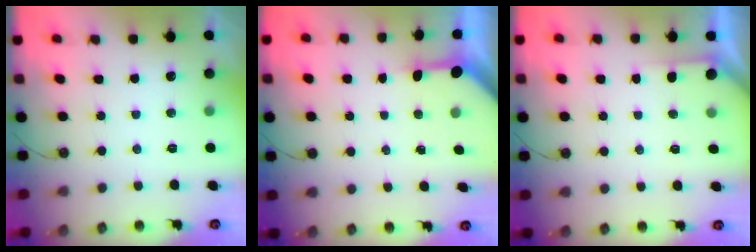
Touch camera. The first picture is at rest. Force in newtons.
{"total": 3.4, "press": 3.4, "slide": 0.3}
{"total": 1.7, "press": 1.6, "slide": 0.2}